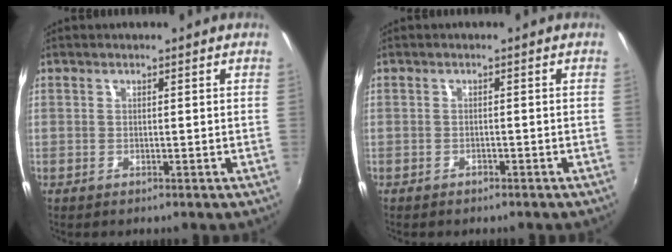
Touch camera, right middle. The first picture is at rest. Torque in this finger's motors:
{"motor_torque": [1.03, -1.11, 0.14, 0.05]}